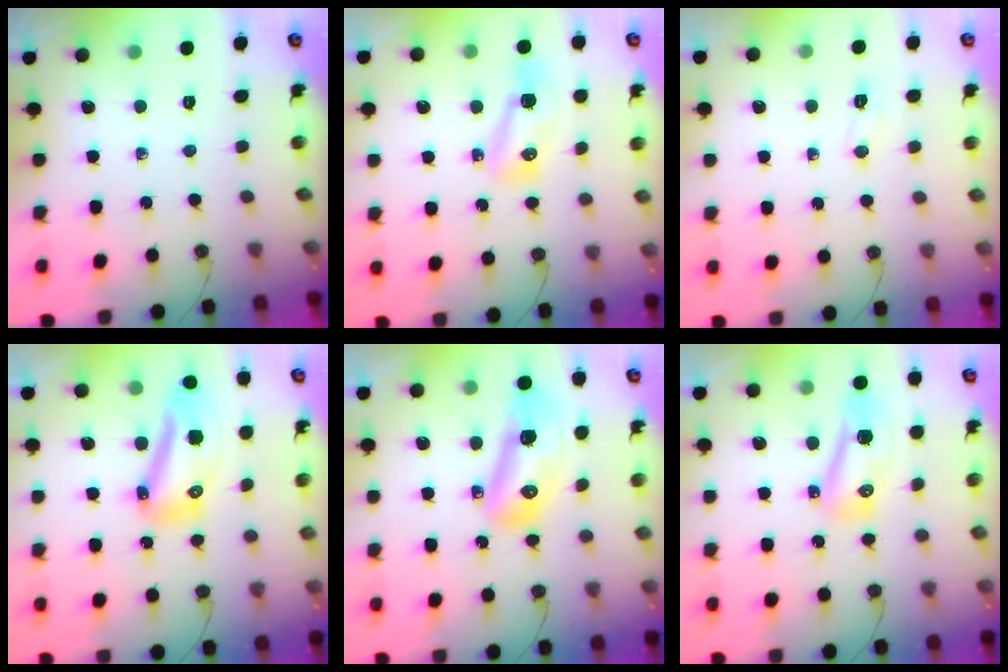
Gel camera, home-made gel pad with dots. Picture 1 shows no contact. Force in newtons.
{"total": 8.0, "press": 7.8, "slide": 1.6}
{"total": 9.4, "press": 3.9, "slide": 8.6}
{"total": 13.2, "press": 13.1, "slide": 1.4}
{"total": 13.7, "press": 13.6, "slide": 1.7}
{"total": 14.9, "press": 10.5, "slide": 10.6}